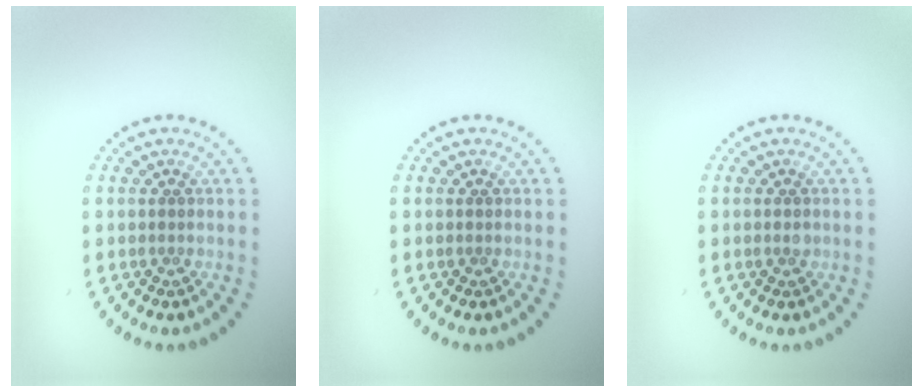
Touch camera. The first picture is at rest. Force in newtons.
{"total": 0.0}
{"total": 0.7, "press": 0.7, "slide": 0.1}